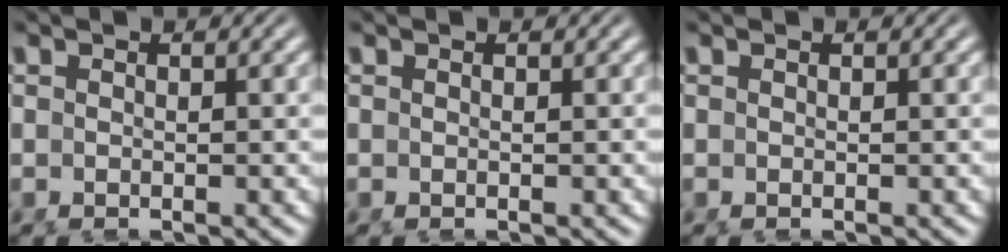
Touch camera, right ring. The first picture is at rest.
{"total": 0.0}
{"total": 0.0}